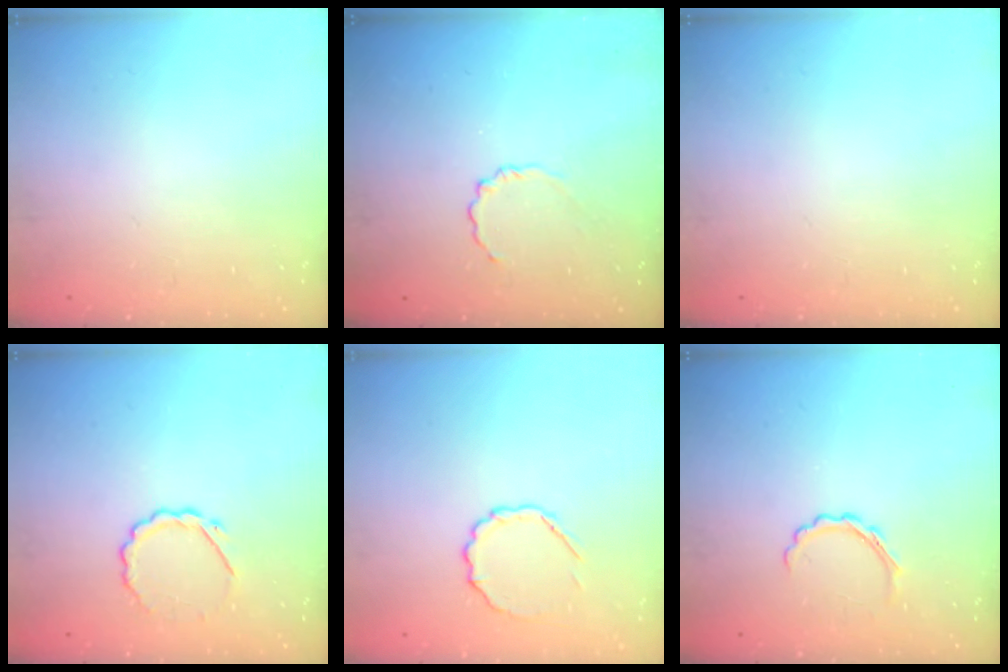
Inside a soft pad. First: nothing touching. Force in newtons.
{"total": 3.6, "press": 3.4, "slide": 1.2}
{"total": 0.0}
{"total": 4.8, "press": 4.6, "slide": 1.5}
{"total": 5.9, "press": 5.7, "slide": 1.7}
{"total": 4.1, "press": 3.9, "slide": 1.2}